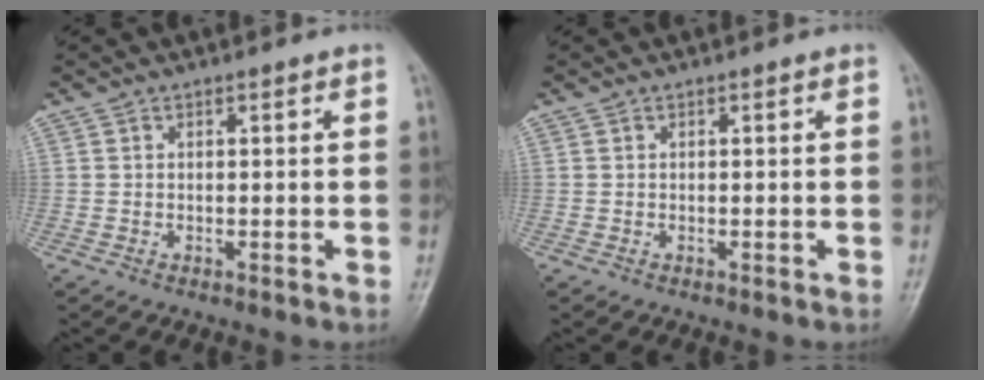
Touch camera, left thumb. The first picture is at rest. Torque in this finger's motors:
{"motor_torque": [-0.03, 0.00, 0.00, 0.01, 0.00]}